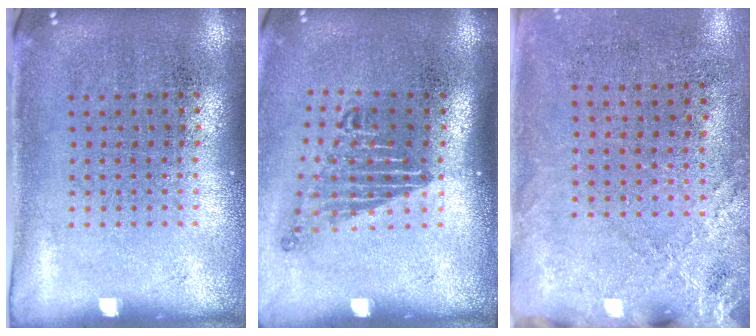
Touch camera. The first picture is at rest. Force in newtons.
{"total": 1.7, "press": 1.2, "slide": 1.3}
{"total": 2.5, "press": 2.1, "slide": 1.4}